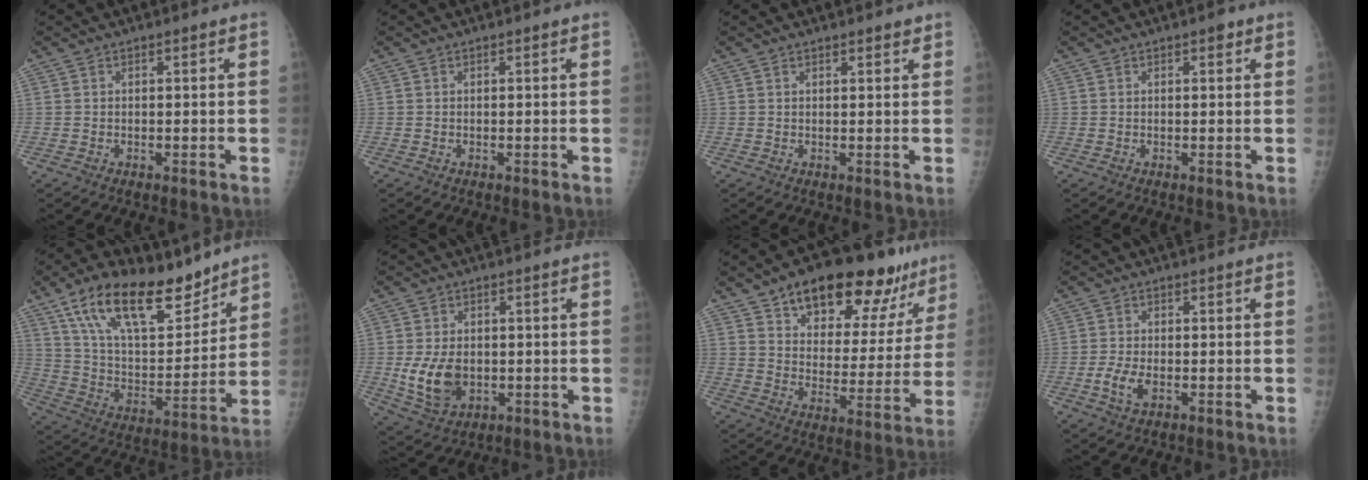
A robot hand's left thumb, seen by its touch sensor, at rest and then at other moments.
{"total": 0.0}
{"total": 1.5, "force": [1.2, 0.4, 0.7], "torque": [-0.007, -0.004, 0.017]}
{"total": 1.2, "force": [0.6, 0.6, 0.9], "torque": [-0.007, 0.001, 0.006]}
{"total": 21.9, "force": [14.8, 9.3, 13.2], "torque": [-0.191, -0.060, 0.263]}
{"total": 9.0, "force": [-0.9, 6.3, 6.4], "torque": [-0.103, -0.006, -0.002]}
{"total": 21.8, "force": [14.8, 10.4, 12.3], "torque": [-0.126, -0.050, 0.216]}
{"total": 4.1, "force": [-1.3, 2.1, 3.2], "torque": [-0.073, 0.001, -0.025]}